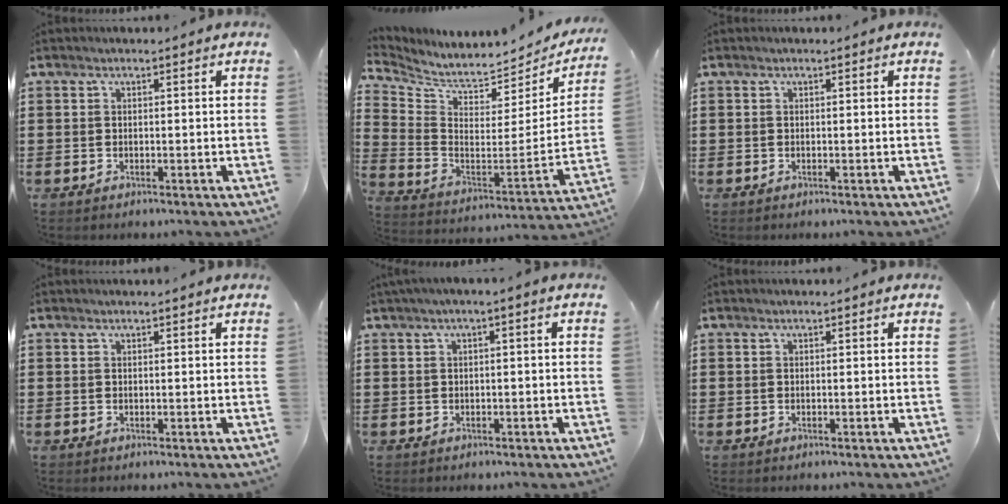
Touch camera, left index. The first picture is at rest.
{"total": 4.8, "force": [4.6, 0.8, 1.1], "torque": [-0.053, -0.057, 0.073]}
{"total": 0.0}
{"total": 0.0}
{"total": 1.3, "force": [-0.8, 0.2, 0.9], "torque": [-0.023, -0.004, -0.020]}
{"total": 0.0}